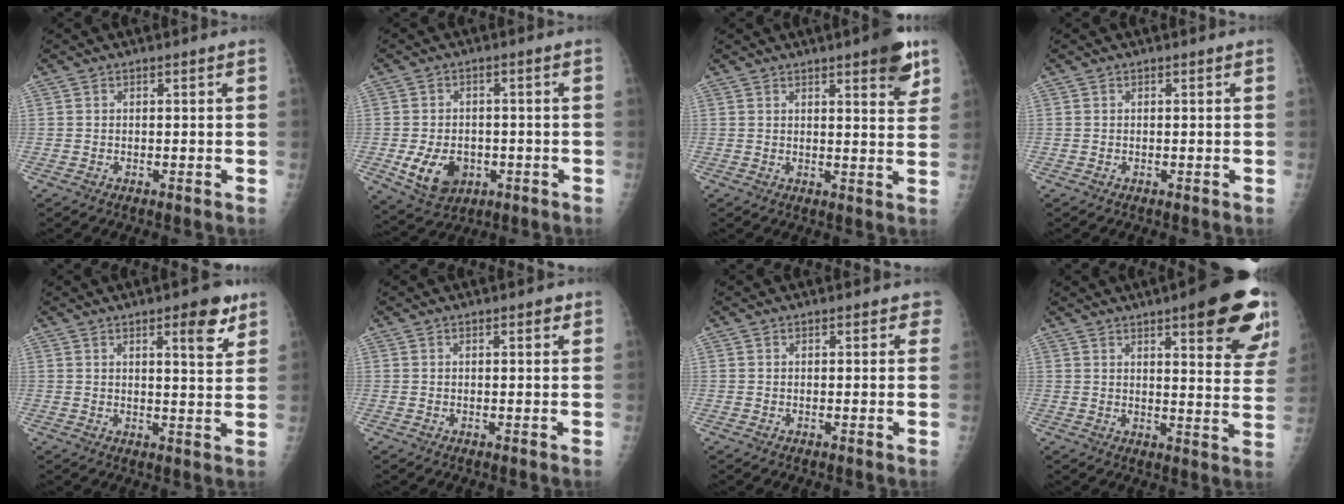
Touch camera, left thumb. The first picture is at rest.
{"total": 8.6, "force": [-2.5, 6.3, 5.3], "torque": [-0.075, 0.007, -0.028]}
{"total": 7.5, "force": [4.4, 1.8, 5.8], "torque": [-0.060, -0.021, 0.052]}
{"total": 0.0}
{"total": 7.1, "force": [4.1, 1.8, 5.5], "torque": [-0.063, -0.023, 0.053]}
{"total": 1.5, "force": [0.9, 0.6, 1.1], "torque": [-0.009, -0.002, 0.010]}
{"total": 2.1, "force": [1.5, 1.2, 0.9], "torque": [0.020, -0.002, 0.009]}
{"total": 18.7, "force": [10.5, 4.7, 14.8], "torque": [-0.157, -0.043, 0.126]}